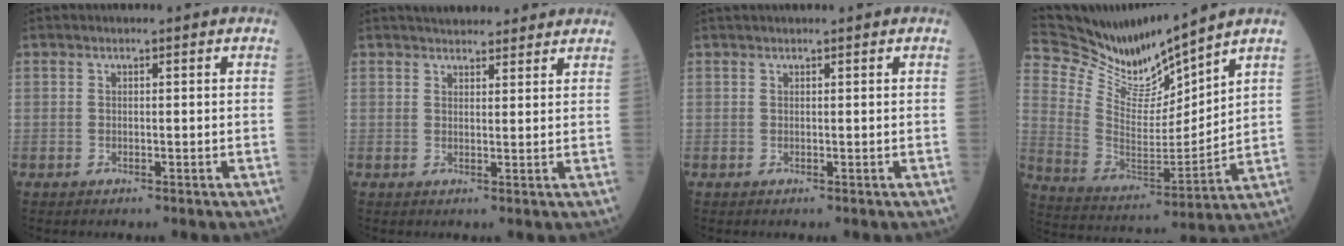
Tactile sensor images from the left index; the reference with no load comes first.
{"total": 8.7, "force": [7.7, 2.5, 3.1], "torque": [-0.037, 0.023, 0.099]}
{"total": 1.9, "force": [1.7, -0.2, 0.8], "torque": [-0.007, 0.026, 0.031]}
{"total": 13.0, "force": [12.7, -0.7, 2.9], "torque": [-0.077, -0.016, 0.260]}